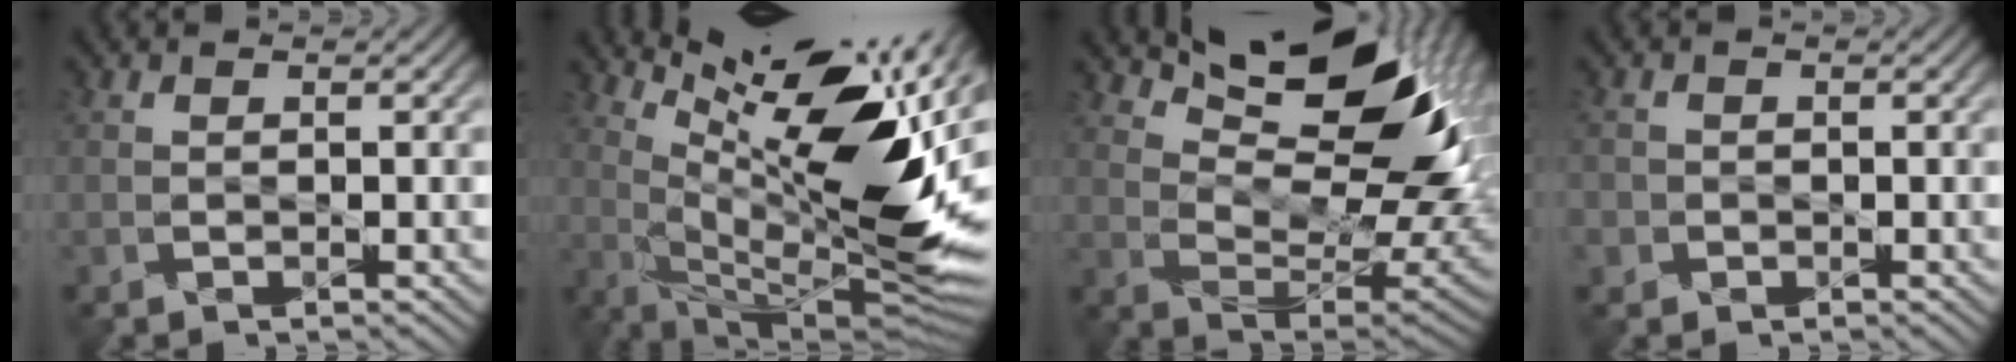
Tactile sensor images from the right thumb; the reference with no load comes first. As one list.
[{"total": 16.5, "force": [6.4, 4.0, 14.7], "torque": [-0.236, 0.000, 0.115]}, {"total": 14.5, "force": [8.5, 5.7, 10.3], "torque": [-0.167, -0.001, 0.147]}, {"total": 1.4, "force": [-0.3, 1.3, -0.2], "torque": [0.007, -0.002, -0.010]}]